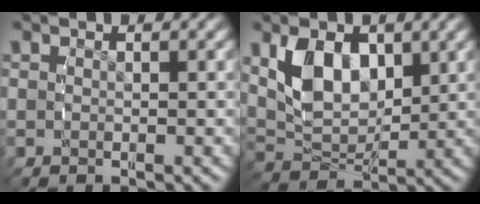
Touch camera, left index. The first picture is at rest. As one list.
[{"total": 7.1, "force": [1.6, 4.9, 4.9], "torque": [-0.105, -0.019, 0.037]}]